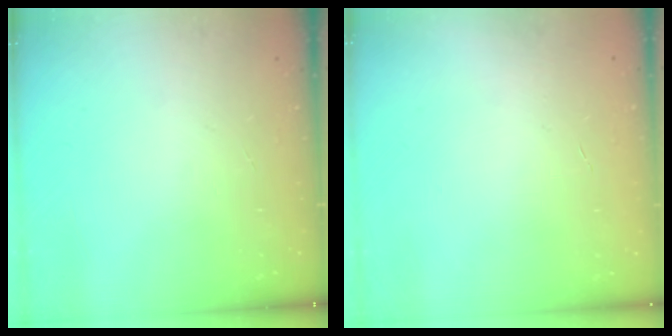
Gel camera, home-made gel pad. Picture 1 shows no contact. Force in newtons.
{"total": 0.0}